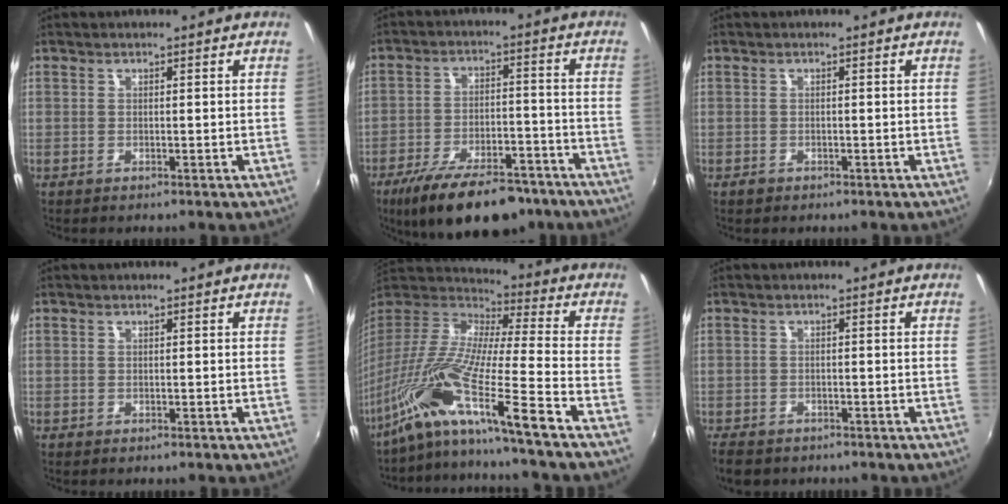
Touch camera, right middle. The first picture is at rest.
{"total": 18.7, "force": [-13.9, 7.0, 10.3], "torque": [-0.193, -0.025, -0.204]}
{"total": 1.1, "force": [-0.8, 0.7, 0.3], "torque": [-0.008, -0.002, -0.012]}
{"total": 0.0}
{"total": 19.5, "force": [-13.7, -1.5, 13.8], "torque": [-0.240, -0.041, -0.263]}
{"total": 5.8, "force": [-4.5, 2.8, 2.3], "torque": [-0.066, -0.023, -0.076]}